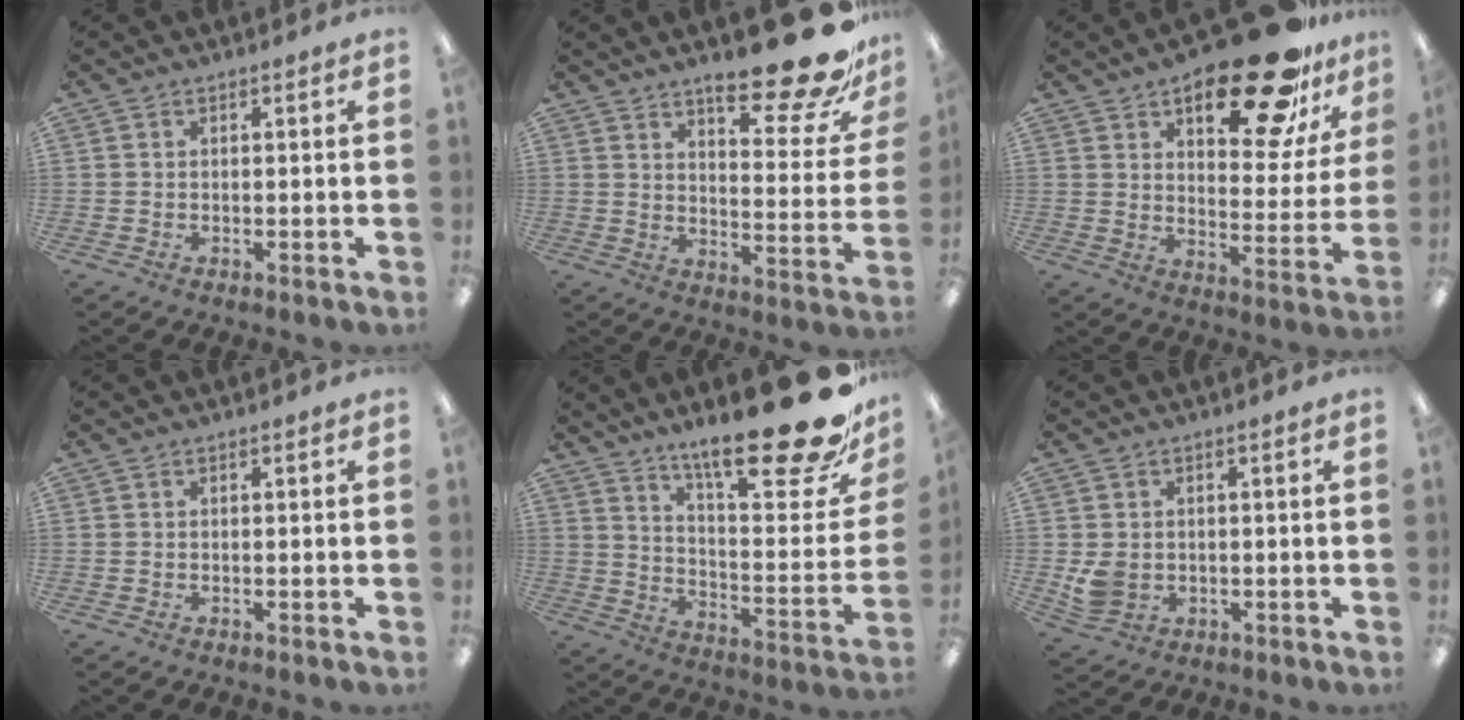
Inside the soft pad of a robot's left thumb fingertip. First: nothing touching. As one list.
[{"total": 19.1, "force": [13.7, 5.1, 12.3], "torque": [-0.164, -0.095, 0.219]}, {"total": 23.0, "force": [15.5, 9.1, 14.3], "torque": [-0.184, -0.096, 0.249]}, {"total": 0.0}, {"total": 24.8, "force": [17.6, 5.2, 16.7], "torque": [-0.234, -0.130, 0.282]}, {"total": 4.7, "force": [0.0, 4.1, 2.3], "torque": [-0.042, 0.003, 0.003]}]